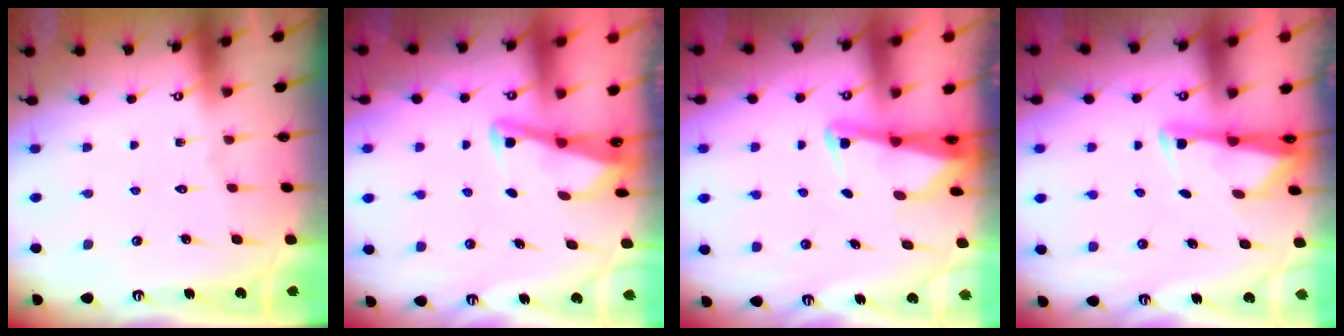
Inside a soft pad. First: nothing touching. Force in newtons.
{"total": 2.8, "press": 2.8, "slide": 0.4}
{"total": 2.7, "press": 2.7, "slide": 0.2}
{"total": 2.7, "press": 2.7, "slide": 0.4}